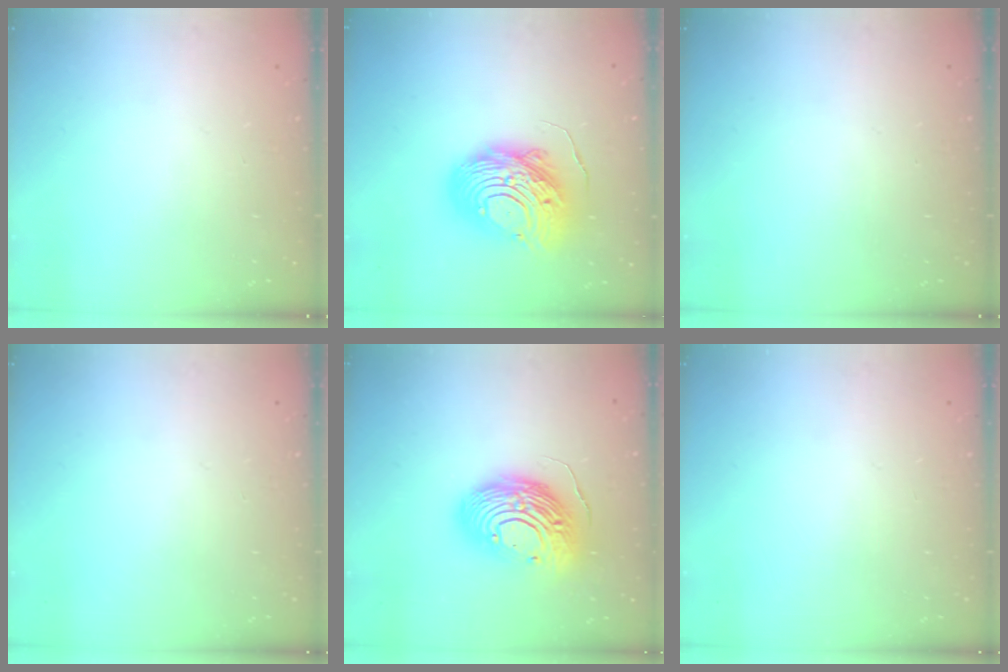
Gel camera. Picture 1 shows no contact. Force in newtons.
{"total": 15.4, "press": 15.3, "slide": 1.4}
{"total": 0.0}
{"total": 0.0}
{"total": 17.4, "press": 17.3, "slide": 1.8}
{"total": 0.0}